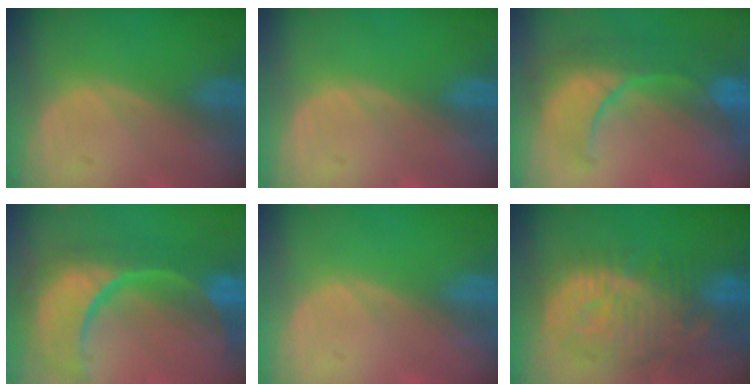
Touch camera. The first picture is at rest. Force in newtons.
{"total": 0.0}
{"total": 9.7, "press": 8.9, "slide": 3.7}
{"total": 14.0, "press": 11.2, "slide": 8.4}
{"total": 0.0}
{"total": 12.6, "press": 11.1, "slide": 5.9}